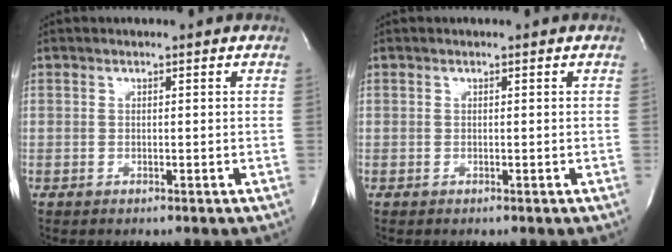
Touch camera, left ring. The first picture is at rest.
{"total": 0.0}